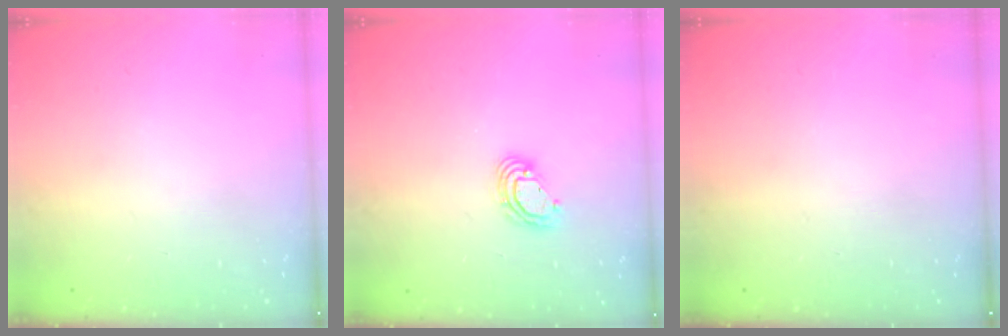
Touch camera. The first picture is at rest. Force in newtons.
{"total": 6.6, "press": 6.6, "slide": 0.9}
{"total": 0.0}